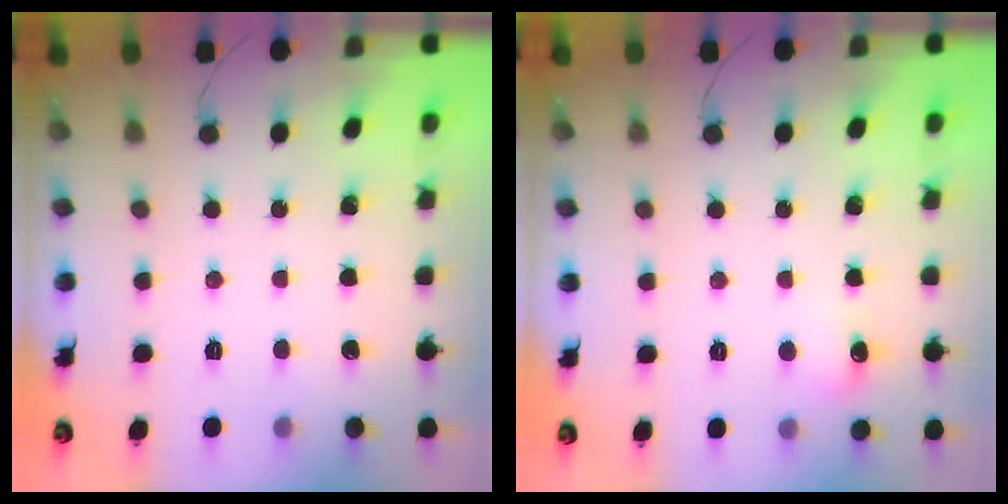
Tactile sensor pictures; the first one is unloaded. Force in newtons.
{"total": 6.1, "press": 5.8, "slide": 1.9}